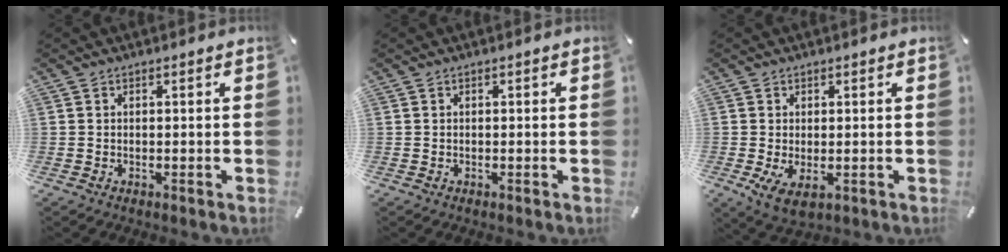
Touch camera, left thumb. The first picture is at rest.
{"total": 0.0}
{"total": 4.2, "force": [0.0, 2.7, 3.3], "torque": [-0.070, -0.004, -0.001]}